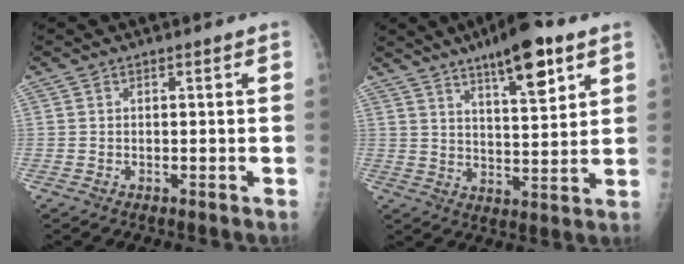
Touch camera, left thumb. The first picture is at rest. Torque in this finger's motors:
{"motor_torque": [0.24, 0.35, 0.03, -0.19, 0.07]}